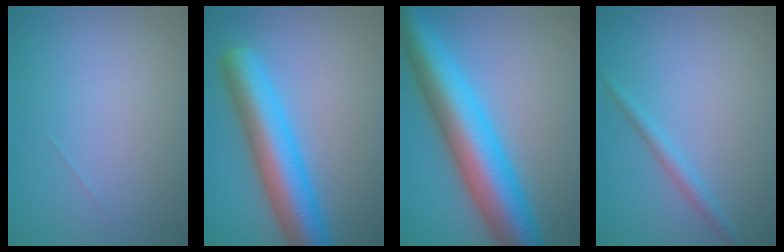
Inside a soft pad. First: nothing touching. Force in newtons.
{"total": 8.1, "press": 8.1, "slide": 0.3}
{"total": 11.1, "press": 11.1, "slide": 0.2}
{"total": 1.5, "press": 1.5, "slide": 0.1}